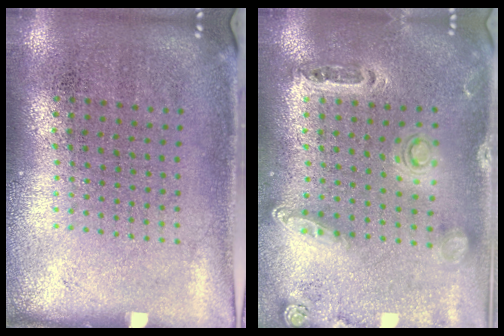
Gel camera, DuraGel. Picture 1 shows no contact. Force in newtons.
{"total": 1.4, "press": 1.4, "slide": 0.3}